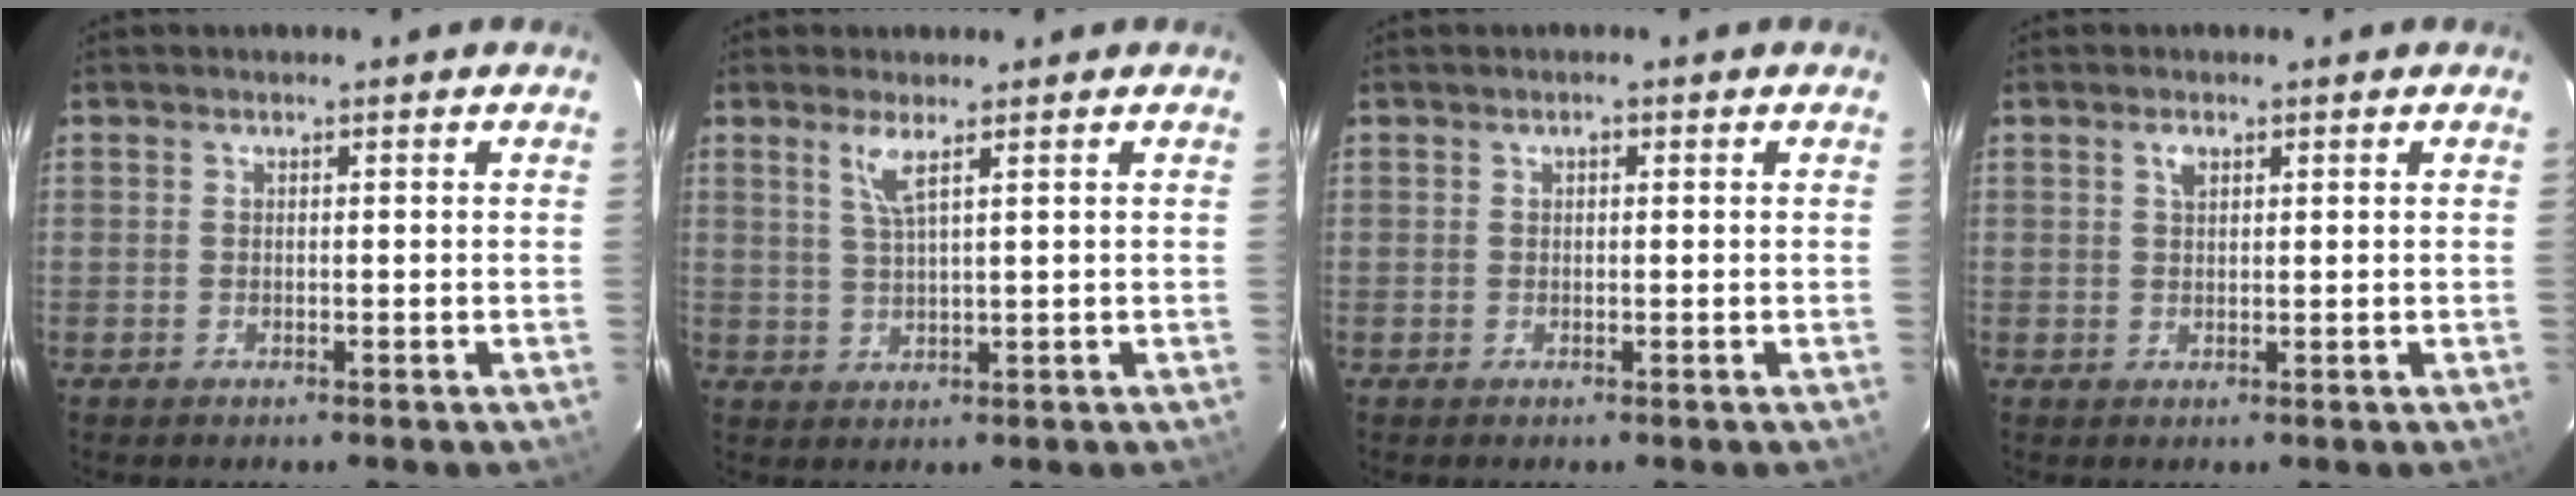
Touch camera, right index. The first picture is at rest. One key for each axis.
{"total": 3.4, "fx": 1.9, "fy": -0.1, "fz": 2.8, "tx": -0.058, "ty": -0.003, "tz": 0.040}
{"total": 0.6, "fx": 0.1, "fy": 0.5, "fz": 0.4, "tx": -0.006, "ty": 0.004, "tz": 0.001}
{"total": 1.6, "fx": 0.8, "fy": 0.9, "fz": 1.1, "tx": -0.021, "ty": 0.004, "tz": 0.015}